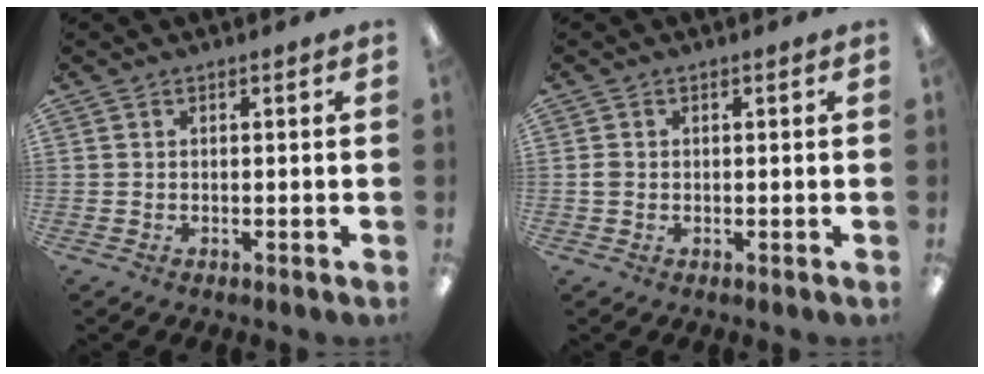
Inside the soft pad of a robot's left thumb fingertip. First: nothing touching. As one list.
[{"total": 1.3, "force": [0.0, 1.1, 0.7], "torque": [-0.012, 0.004, -0.001]}]